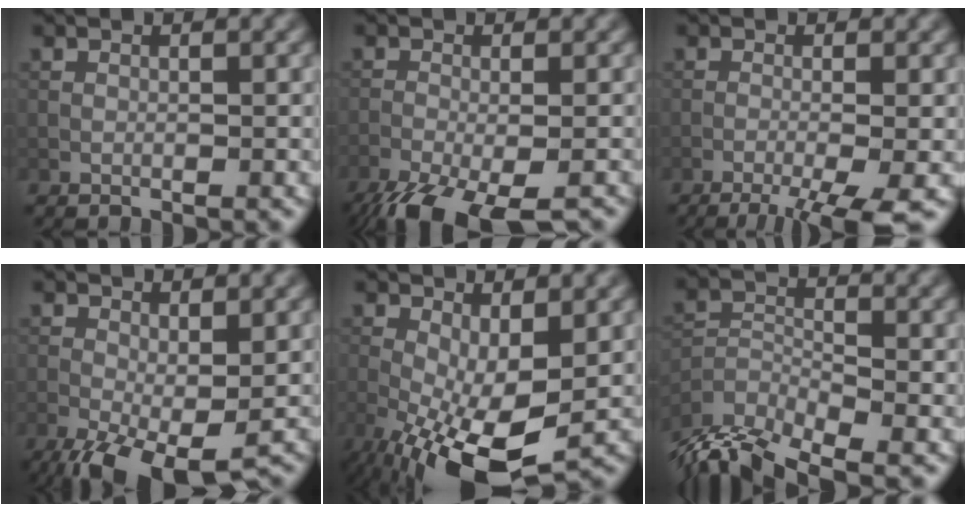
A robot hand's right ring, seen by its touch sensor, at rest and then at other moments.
{"total": 9.3, "force": [-7.2, 2.8, 5.2], "torque": [-0.104, -0.038, -0.105]}
{"total": 4.9, "force": [-2.8, 0.6, 3.9], "torque": [-0.060, -0.001, -0.050]}
{"total": 7.4, "force": [-3.5, 2.9, 5.9], "torque": [-0.125, -0.026, -0.052]}
{"total": 9.8, "force": [-3.4, 3.5, 8.5], "torque": [-0.184, -0.019, -0.054]}
{"total": 8.1, "force": [-6.3, 2.7, 4.3], "torque": [-0.085, -0.008, -0.127]}